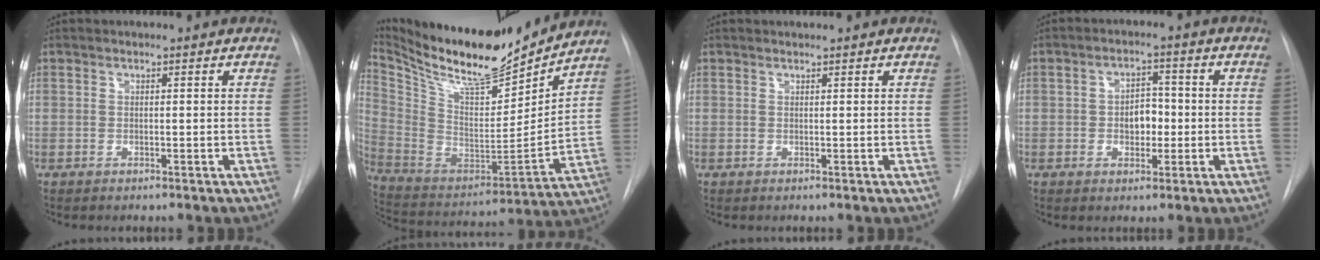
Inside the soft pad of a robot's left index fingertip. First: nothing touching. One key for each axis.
{"total": 22.5, "fx": 20.1, "fy": 3.2, "fz": 9.5, "tx": -0.187, "ty": -0.030, "tz": 0.339}
{"total": 0.0}
{"total": 4.4, "fx": -0.8, "fy": 2.9, "fz": 3.3, "tx": -0.047, "ty": 0.011, "tz": -0.010}